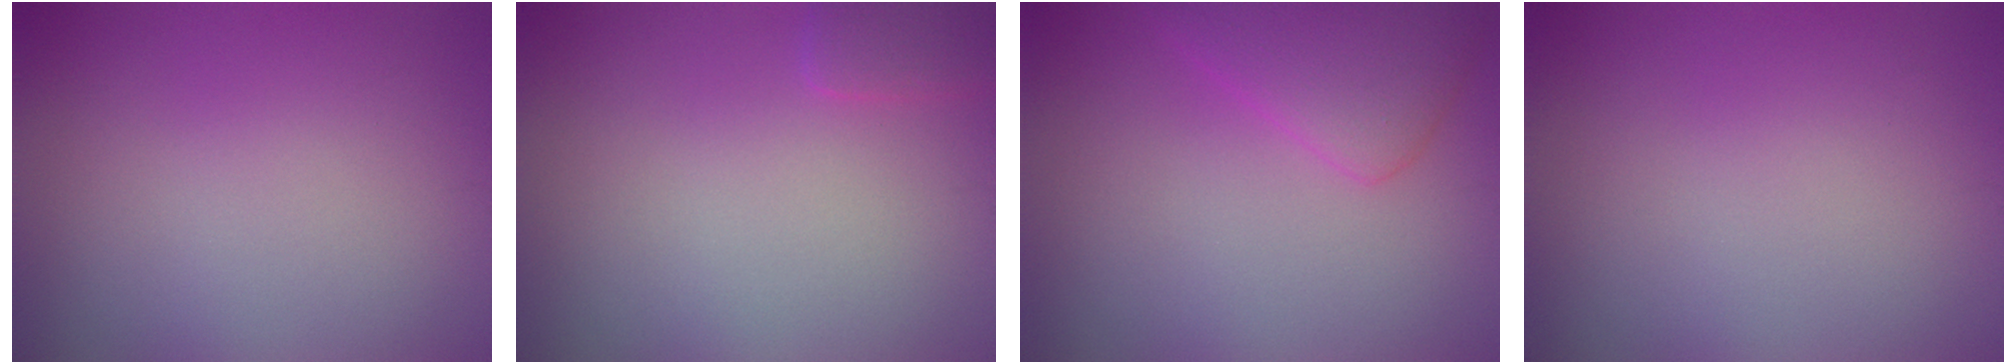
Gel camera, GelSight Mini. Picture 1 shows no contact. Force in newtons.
{"total": 1.7, "press": 1.7, "slide": 0.1}
{"total": 3.8, "press": 3.8, "slide": 0.3}
{"total": 0.0}